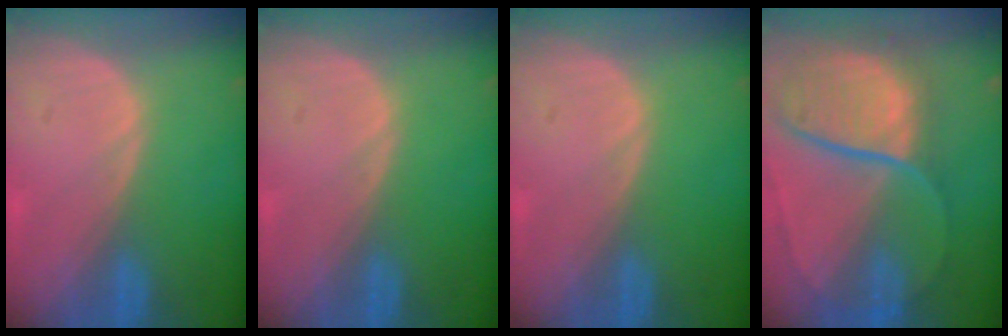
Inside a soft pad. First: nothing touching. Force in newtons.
{"total": 0.0}
{"total": 0.0}
{"total": 11.2, "press": 9.3, "slide": 6.3}